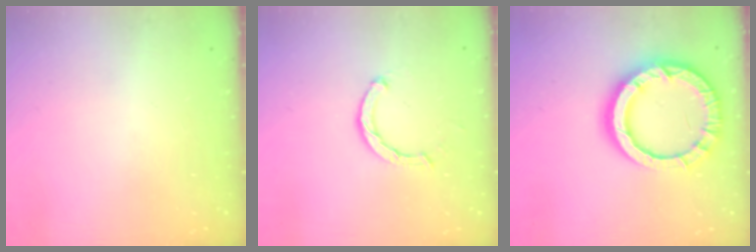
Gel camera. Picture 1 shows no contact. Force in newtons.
{"total": 2.1, "press": 2.1, "slide": 0.1}
{"total": 16.9, "press": 16.8, "slide": 1.4}